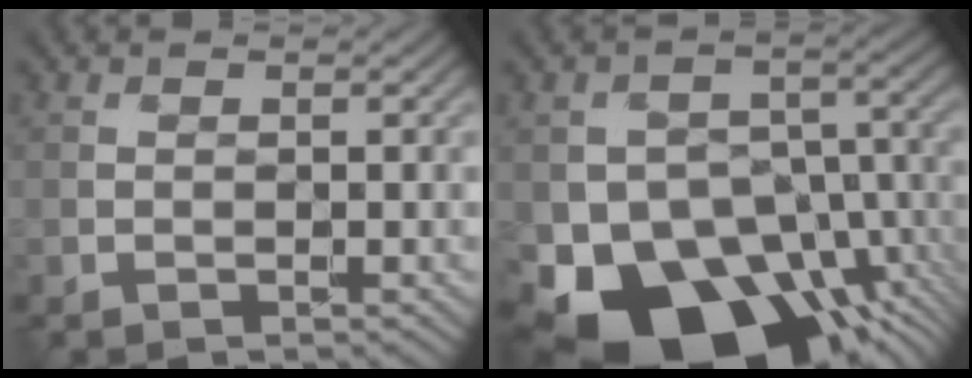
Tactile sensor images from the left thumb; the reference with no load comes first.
{"total": 16.8, "force": [-9.0, 10.9, 9.2], "torque": [-0.153, -0.032, -0.138]}